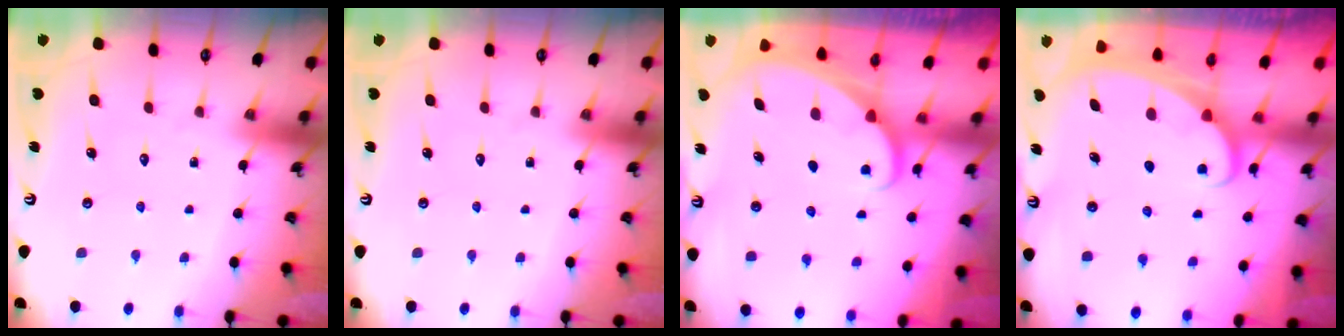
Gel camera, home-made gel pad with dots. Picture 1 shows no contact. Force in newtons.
{"total": 0.0}
{"total": 1.6, "press": 1.6, "slide": 0.1}
{"total": 1.9, "press": 1.9, "slide": 0.1}